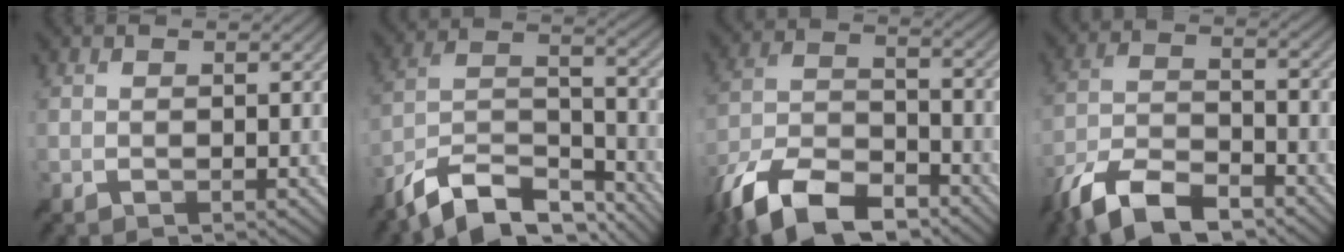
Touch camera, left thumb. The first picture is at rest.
{"total": 12.8, "force": [-10.0, 4.2, 6.8], "torque": [-0.140, 0.009, -0.188]}
{"total": 13.6, "force": [-9.5, 5.7, 7.8], "torque": [-0.164, -0.006, -0.192]}
{"total": 11.0, "force": [-7.9, 4.1, 6.5], "torque": [-0.126, -0.003, -0.165]}